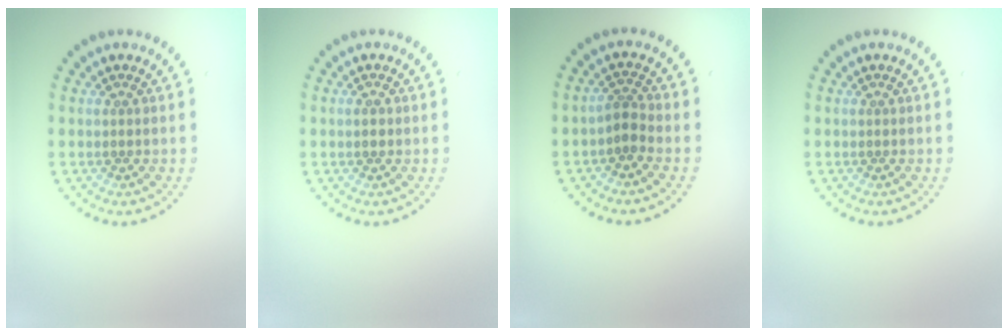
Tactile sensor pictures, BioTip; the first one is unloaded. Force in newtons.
{"total": 1.0, "press": 1.0, "slide": 0.0}
{"total": 1.6, "press": 1.2, "slide": 1.0}
{"total": 0.0}